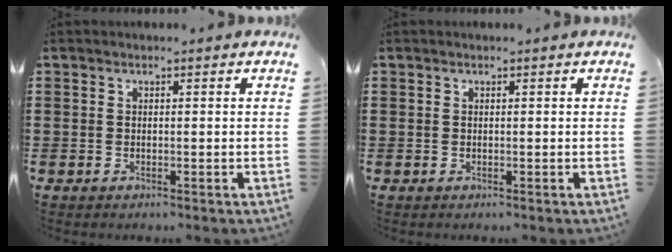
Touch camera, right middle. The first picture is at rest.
{"total": 0.0}